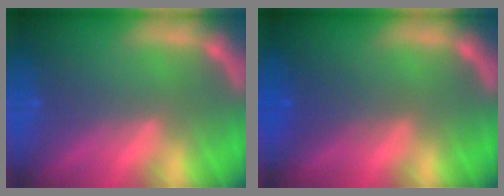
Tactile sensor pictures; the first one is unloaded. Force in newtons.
{"total": 2.0}